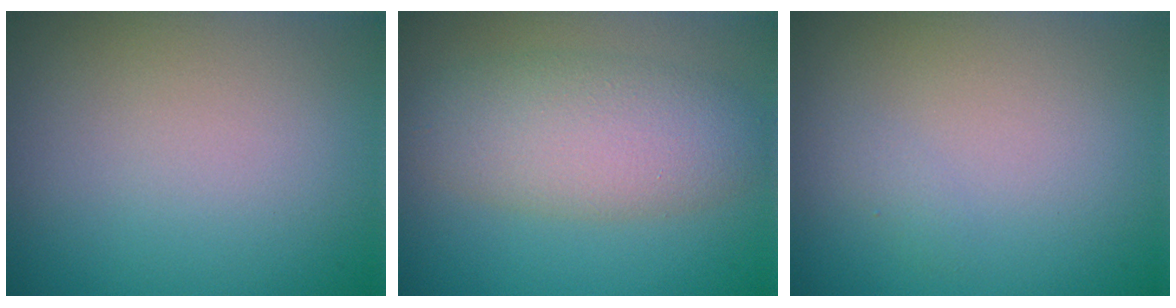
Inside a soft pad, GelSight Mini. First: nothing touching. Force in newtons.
{"total": 5.3, "press": 5.3, "slide": 0.2}
{"total": 0.5, "press": 0.5, "slide": 0.0}